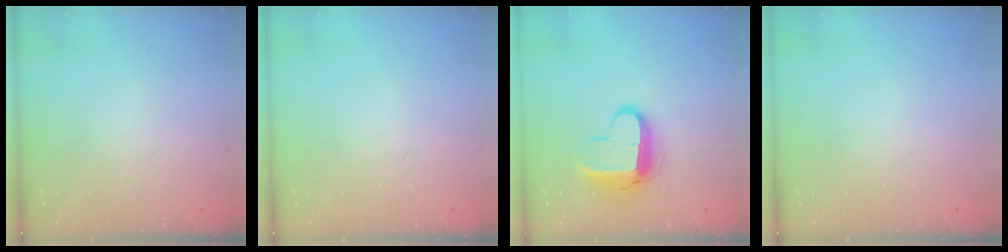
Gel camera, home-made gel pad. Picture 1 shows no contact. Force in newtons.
{"total": 0.0}
{"total": 11.4, "press": 11.3, "slide": 0.9}
{"total": 0.0}